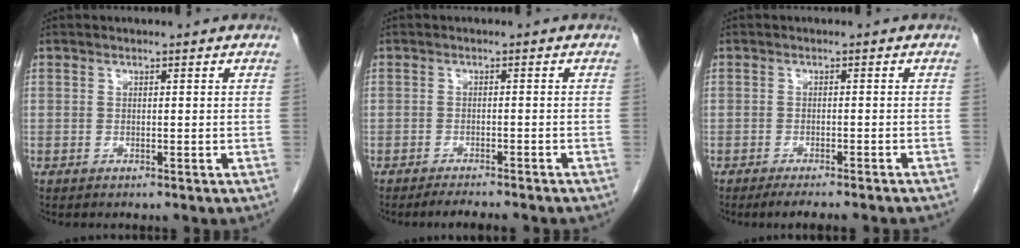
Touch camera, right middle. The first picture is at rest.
{"total": 4.8, "force": [-4.2, 0.1, 2.2], "torque": [-0.027, -0.008, -0.060]}
{"total": 8.2, "force": [-7.2, 0.4, 4.0], "torque": [-0.037, -0.012, -0.095]}